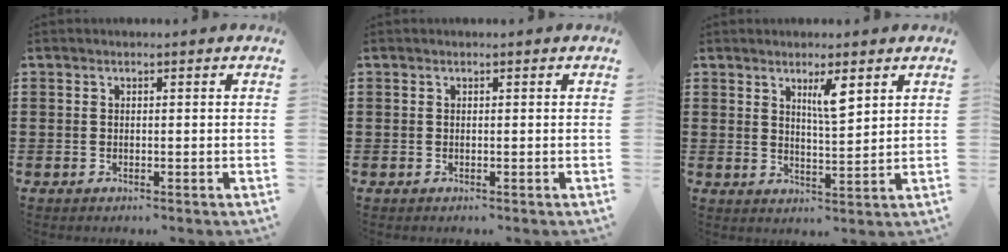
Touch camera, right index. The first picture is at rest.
{"total": 0.0}
{"total": 4.4, "force": [2.4, 0.9, 3.6], "torque": [-0.061, -0.003, 0.036]}